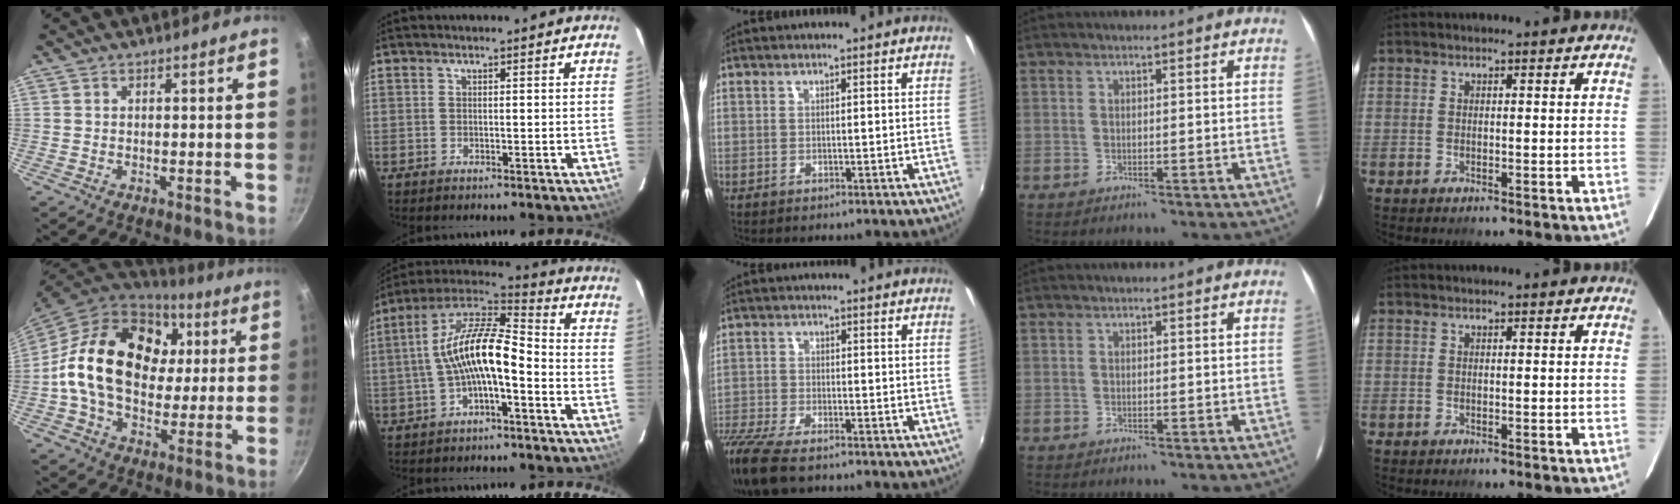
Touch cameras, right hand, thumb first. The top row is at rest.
{"thumb": {"total": 23.9, "force": [3.8, 16.9, 16.5], "torque": [-0.260, 0.016, 0.059]}, "index": {"total": 13.3, "force": [-2.9, 4.3, 12.3], "torque": [-0.238, 0.020, -0.056]}, "middle": {"total": 12.9, "force": [-10.3, 3.8, 6.8], "torque": [-0.174, -0.046, -0.195]}}